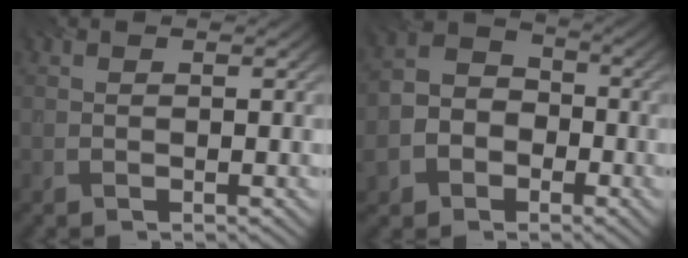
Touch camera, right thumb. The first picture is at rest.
{"total": 8.9, "force": [-3.7, 7.2, 3.8], "torque": [-0.088, -0.026, -0.089]}